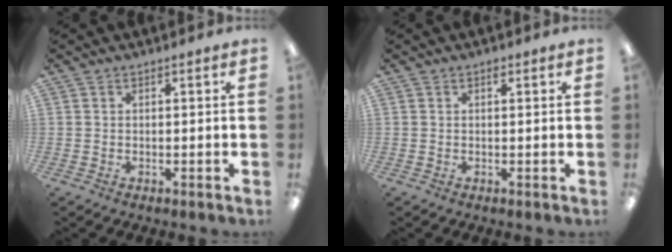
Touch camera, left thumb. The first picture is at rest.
{"total": 0.7, "force": [0.5, 0.3, 0.4], "torque": [-0.002, -0.001, 0.006]}